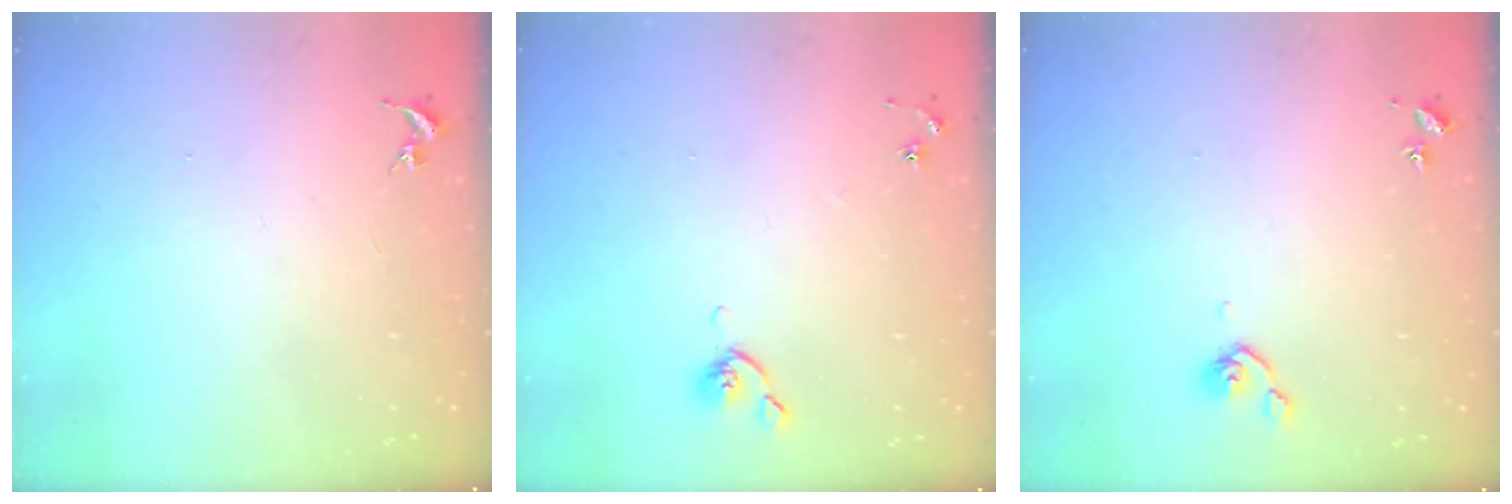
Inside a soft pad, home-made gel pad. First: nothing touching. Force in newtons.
{"total": 4.4, "press": 4.3, "slide": 0.8}
{"total": 5.0, "press": 4.9, "slide": 1.2}